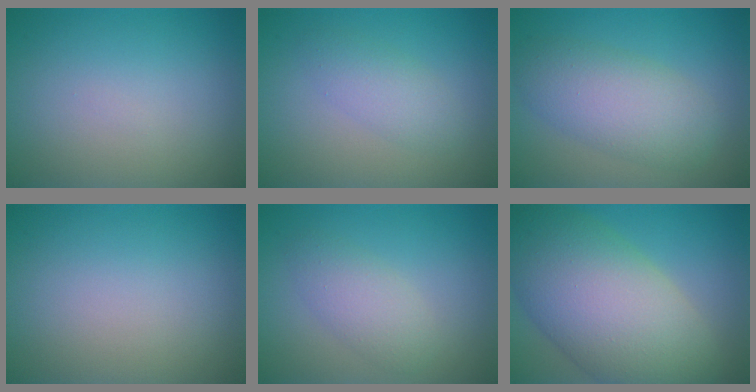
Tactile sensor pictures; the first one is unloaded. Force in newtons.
{"total": 2.4, "press": 2.4, "slide": 0.1}
{"total": 5.6, "press": 5.6, "slide": 0.2}
{"total": 0.0}
{"total": 2.7, "press": 2.7, "slide": 0.0}
{"total": 12.9, "press": 12.9, "slide": 0.5}